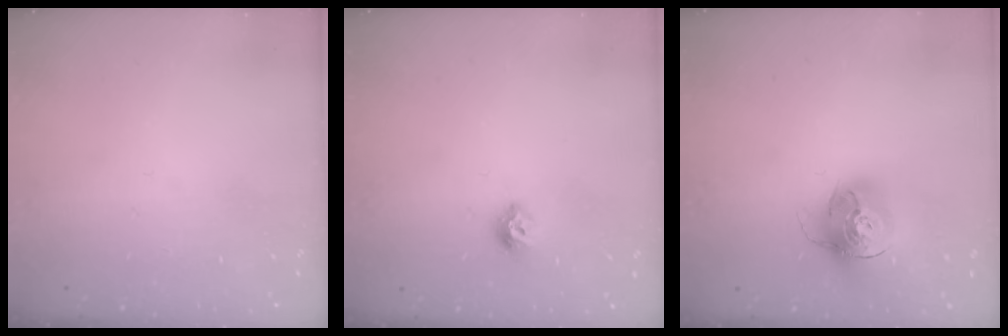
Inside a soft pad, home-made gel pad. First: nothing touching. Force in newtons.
{"total": 8.2, "press": 8.2, "slide": 0.3}
{"total": 16.6, "press": 16.6, "slide": 1.6}